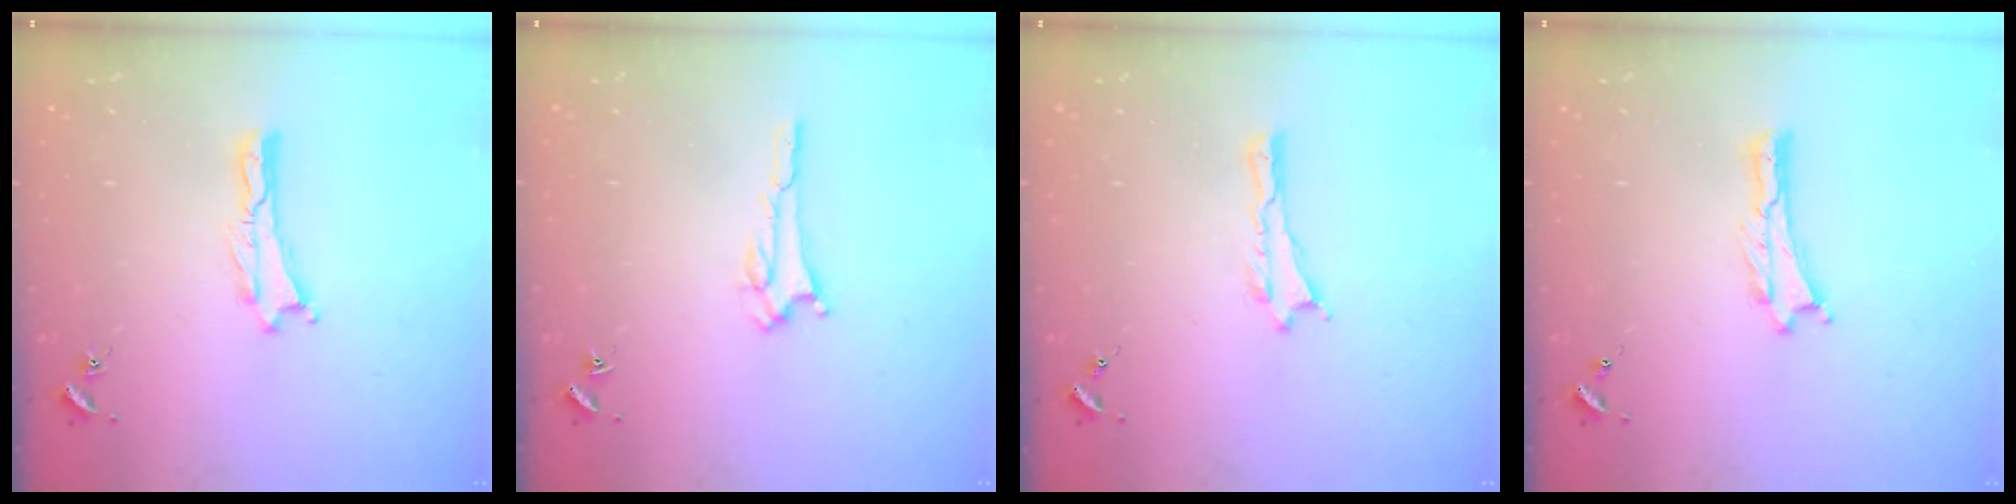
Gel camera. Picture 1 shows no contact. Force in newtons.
{"total": 2.1, "press": 2.1, "slide": 0.2}
{"total": 0.0}
{"total": 0.0}